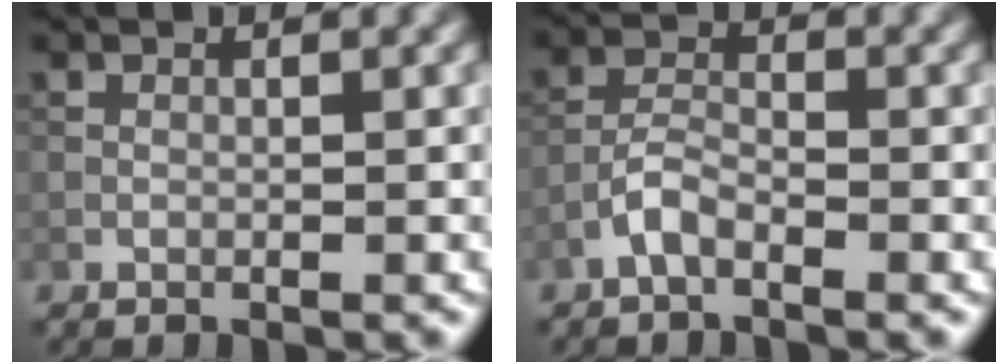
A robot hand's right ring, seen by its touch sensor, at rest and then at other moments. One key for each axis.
{"total": 2.4, "fx": -1.6, "fy": 0.9, "fz": 1.5, "tx": -0.029, "ty": 0.008, "tz": -0.037}